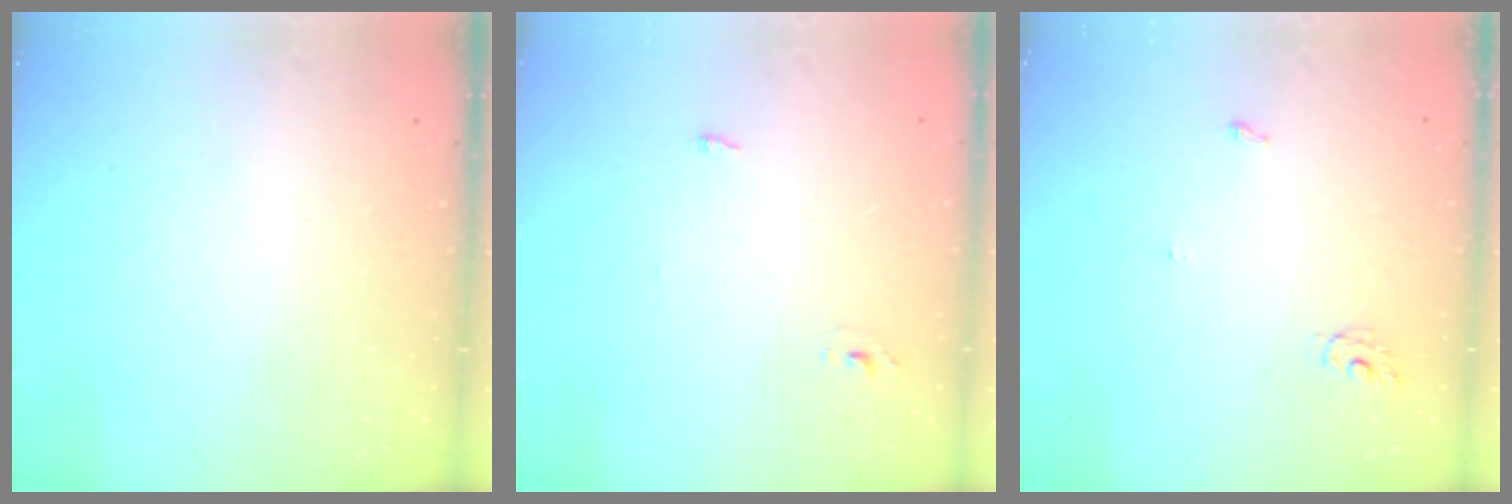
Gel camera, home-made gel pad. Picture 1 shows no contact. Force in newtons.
{"total": 2.7, "press": 2.6, "slide": 0.8}
{"total": 3.3, "press": 3.3, "slide": 0.2}